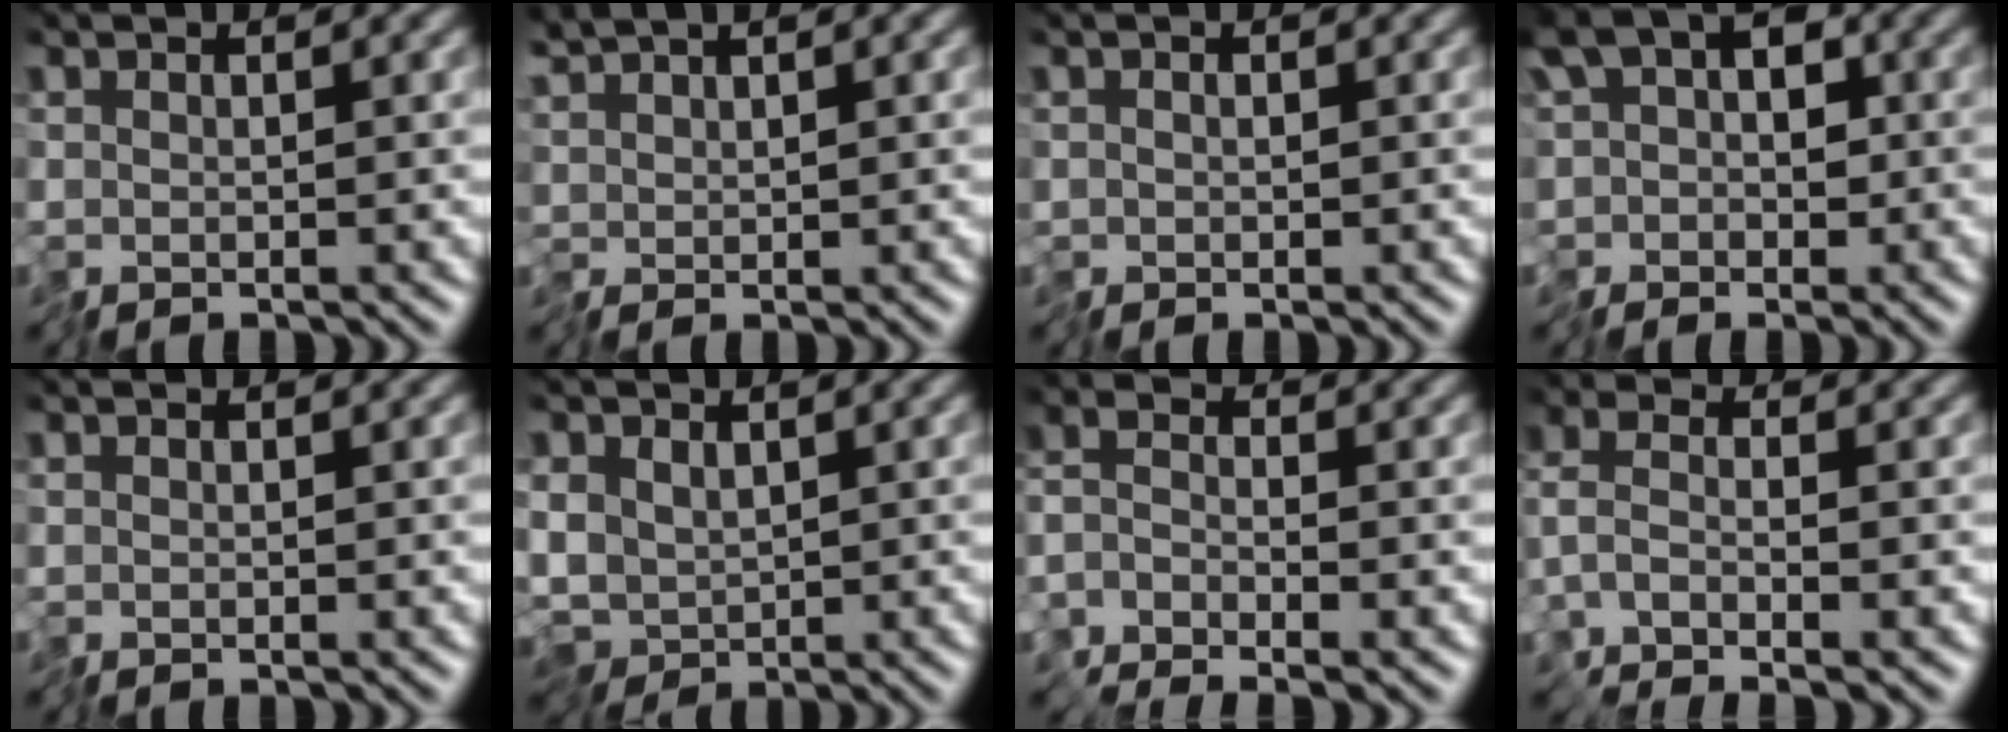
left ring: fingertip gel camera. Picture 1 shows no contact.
{"total": 1.6, "force": [1.4, 0.4, 0.6], "torque": [-0.022, 0.007, 0.031]}
{"total": 0.6, "force": [-0.2, 0.4, 0.4], "torque": [-0.008, 0.000, -0.006]}
{"total": 6.0, "force": [0.4, 4.4, 4.0], "torque": [-0.076, 0.000, -0.002]}
{"total": 0.0}
{"total": 4.6, "force": [-0.3, 3.5, 2.9], "torque": [-0.057, -0.011, -0.001]}
{"total": 1.6, "force": [-1.6, 0.2, 0.3], "torque": [-0.007, 0.000, -0.044]}
{"total": 1.7, "force": [-1.3, 0.2, 1.1], "torque": [-0.033, 0.003, -0.036]}